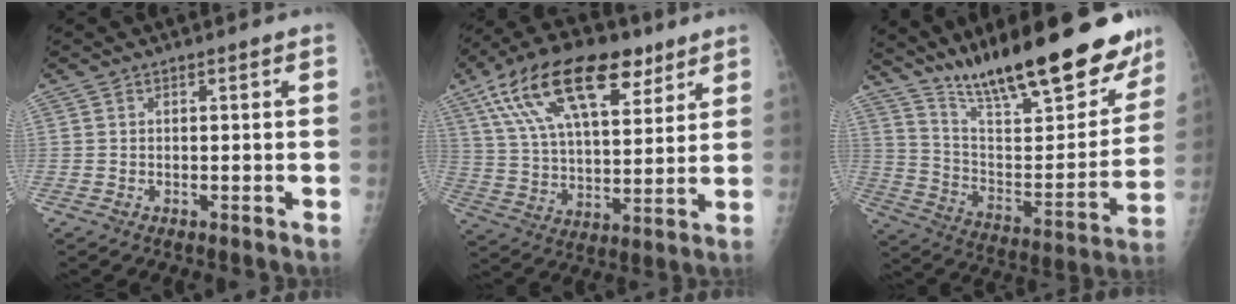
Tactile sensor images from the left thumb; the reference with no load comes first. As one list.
[{"total": 22.8, "force": [12.2, 10.7, 16.1], "torque": [-0.270, -0.012, 0.214]}, {"total": 27.9, "force": [21.1, 7.1, 16.7], "torque": [-0.224, -0.088, 0.333]}]